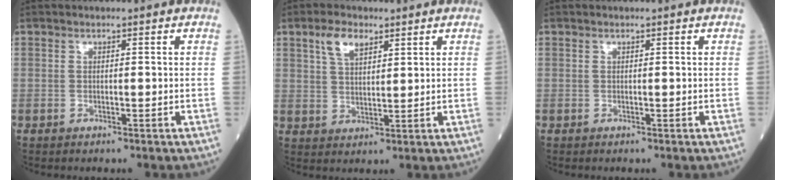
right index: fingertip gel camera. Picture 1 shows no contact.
{"total": 4.9, "force": [2.9, 2.2, 3.3], "torque": [-0.069, 0.007, 0.057]}
{"total": 0.0}